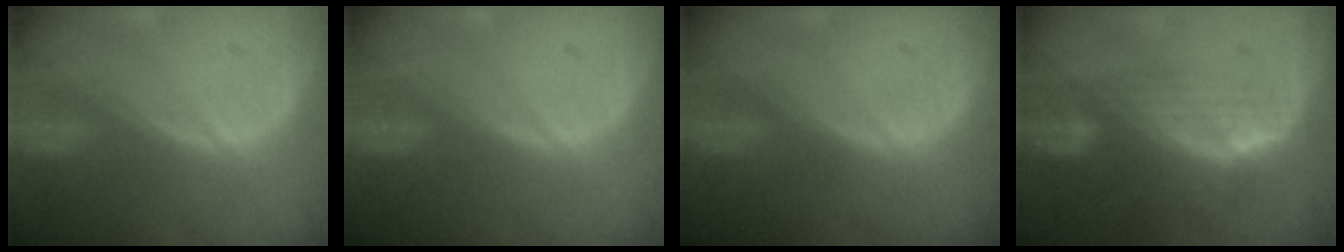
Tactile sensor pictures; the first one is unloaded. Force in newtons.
{"total": 0.0}
{"total": 0.0}
{"total": 7.4, "press": 6.6, "slide": 3.3}